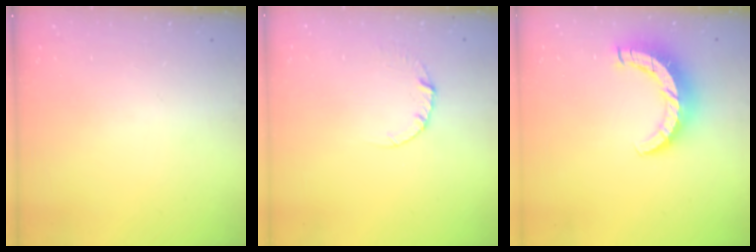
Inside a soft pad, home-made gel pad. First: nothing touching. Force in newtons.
{"total": 4.1, "press": 4.1, "slide": 0.4}
{"total": 9.4, "press": 9.4, "slide": 0.8}